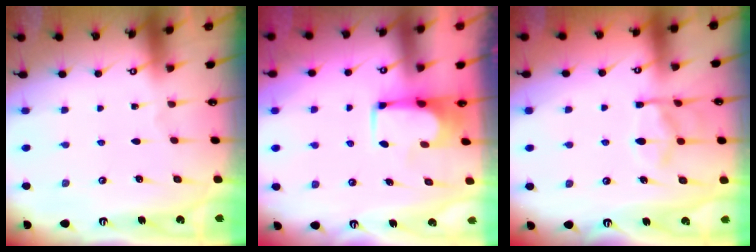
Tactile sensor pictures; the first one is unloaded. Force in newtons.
{"total": 1.5, "press": 1.5, "slide": 0.1}
{"total": 12.2, "press": 12.2, "slide": 1.2}